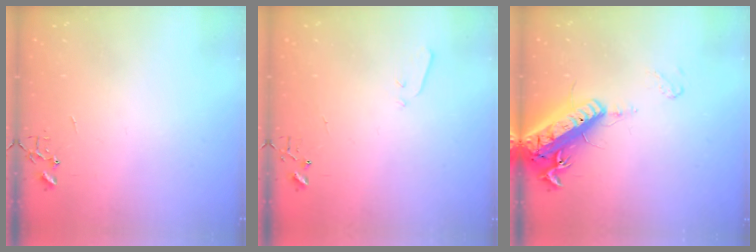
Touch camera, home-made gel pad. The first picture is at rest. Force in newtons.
{"total": 3.3, "press": 3.2, "slide": 0.5}
{"total": 18.9, "press": 18.5, "slide": 3.7}